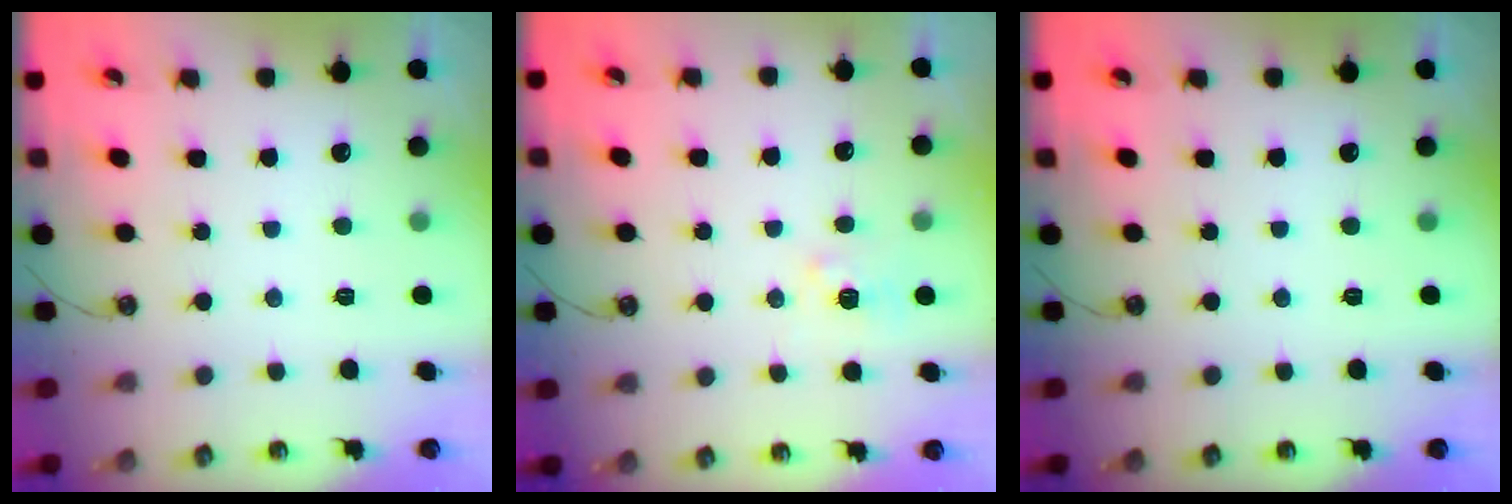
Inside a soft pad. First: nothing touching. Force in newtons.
{"total": 4.5, "press": 4.4, "slide": 0.5}
{"total": 0.0}